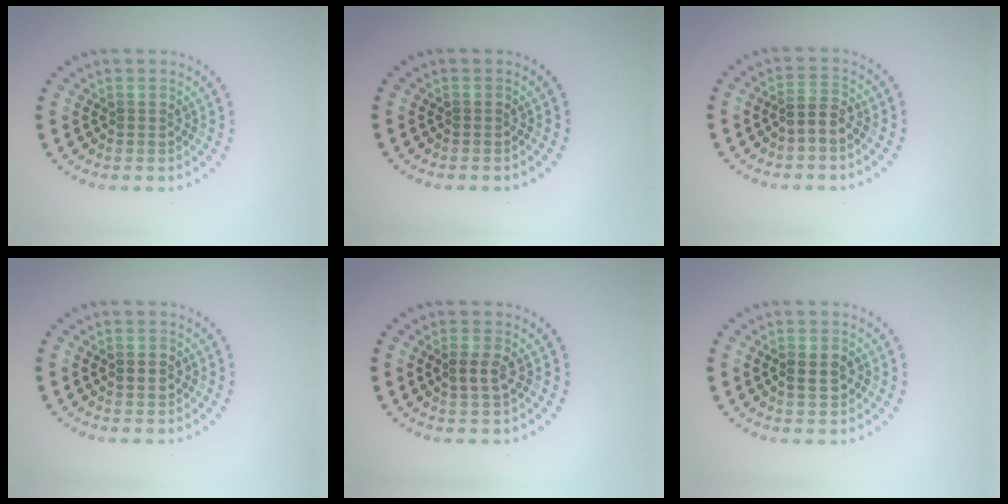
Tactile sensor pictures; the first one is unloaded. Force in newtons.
{"total": 0.0}
{"total": 1.7, "press": 1.5, "slide": 0.9}
{"total": 1.8, "press": 1.8, "slide": 0.1}
{"total": 1.9, "press": 1.8, "slide": 0.5}
{"total": 2.1, "press": 2.1, "slide": 0.2}